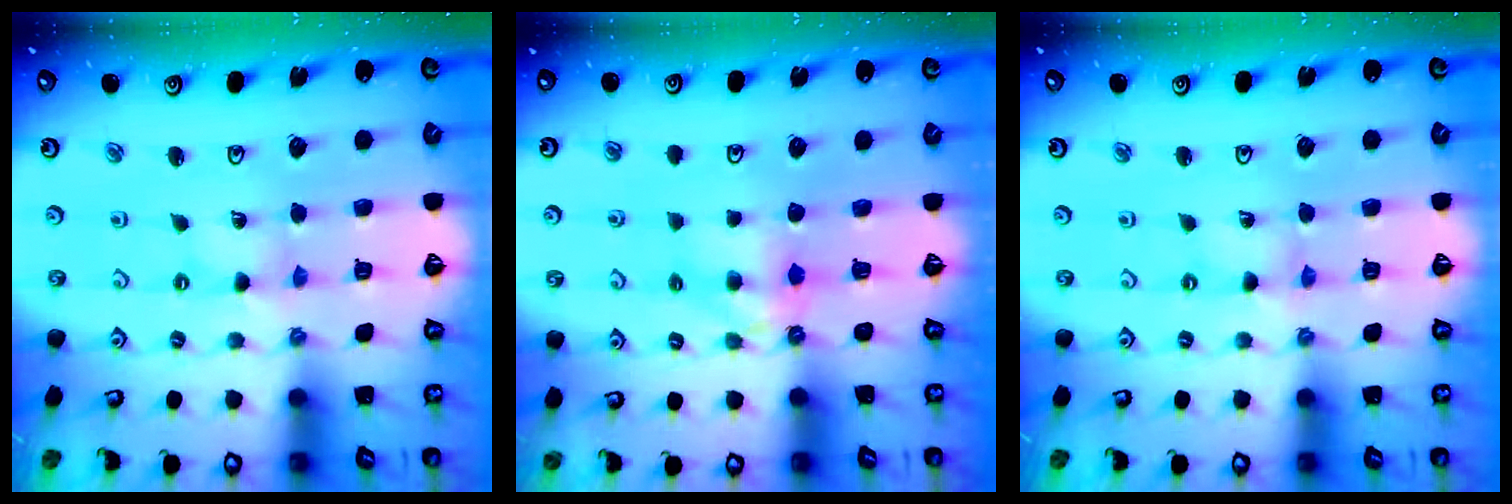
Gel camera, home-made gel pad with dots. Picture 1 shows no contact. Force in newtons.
{"total": 5.8, "press": 5.8, "slide": 0.3}
{"total": 0.7, "press": 0.7, "slide": 0.2}